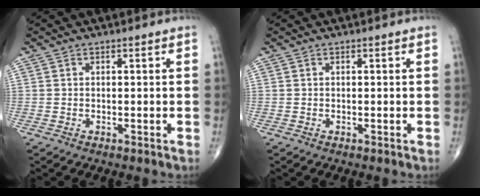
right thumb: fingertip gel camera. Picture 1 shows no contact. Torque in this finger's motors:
{"motor_torque": [0.07, 0.02, -0.08, -0.06, 0.01]}